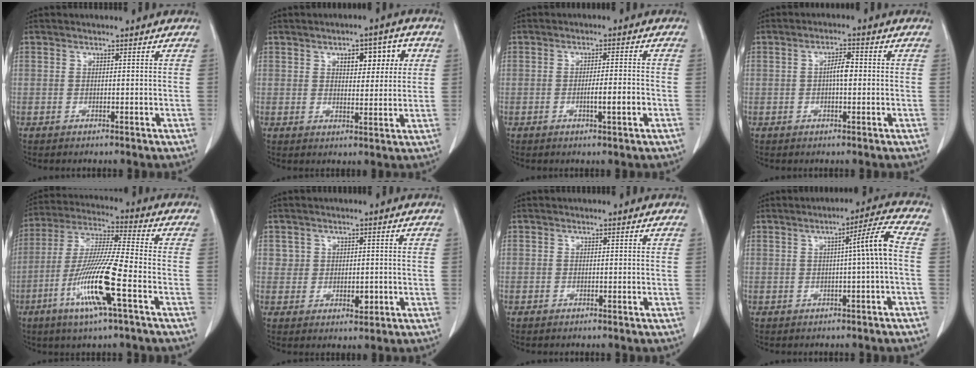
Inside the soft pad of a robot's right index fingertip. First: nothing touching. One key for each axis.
{"total": 6.7, "fx": 2.6, "fy": 2.9, "fz": 5.4, "tx": -0.068, "ty": 0.012, "tz": 0.038}
{"total": 3.9, "fx": -1.3, "fy": 0.1, "fz": 3.7, "tx": -0.060, "ty": -0.003, "tz": -0.019}
{"total": 3.0, "fx": -0.1, "fy": 0.9, "fz": 2.9, "tx": -0.050, "ty": 0.007, "tz": -0.002}
{"total": 14.1, "fx": -5.4, "fy": 0.0, "fz": 13.0, "tx": -0.265, "ty": -0.015, "tz": -0.107}
{"total": 3.1, "fx": 0.1, "fy": 2.6, "fz": 1.7, "tx": -0.018, "ty": -0.001, "tz": 0.004}
{"total": 0.0}
{"total": 5.4, "fx": -0.1, "fy": -1.0, "fz": 5.3, "tx": -0.077, "ty": 0.011, "tz": 0.000}